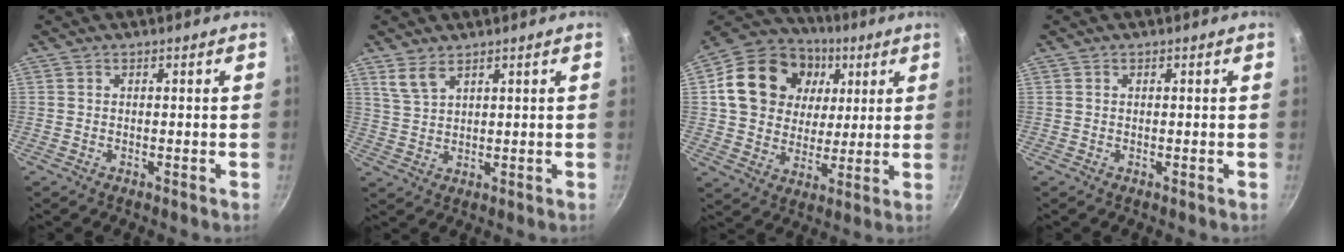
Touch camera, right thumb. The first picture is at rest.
{"total": 4.0, "force": [2.8, 1.6, 2.3], "torque": [-0.045, -0.015, 0.062]}
{"total": 20.4, "force": [5.5, 16.4, 10.9], "torque": [-0.175, 0.007, 0.089]}
{"total": 0.0}